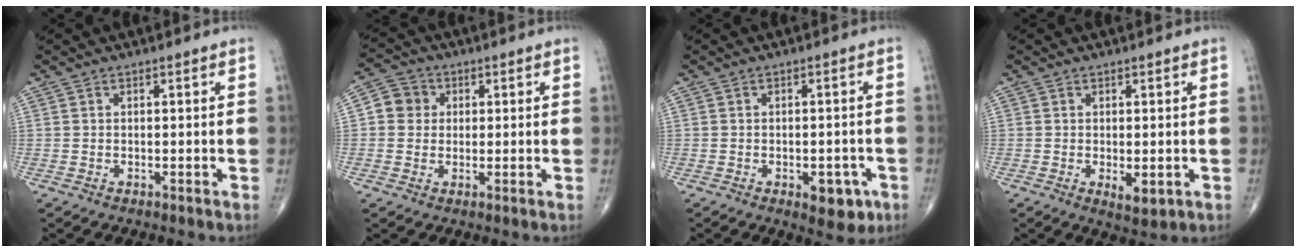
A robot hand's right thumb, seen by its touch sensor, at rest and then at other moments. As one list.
[{"total": 5.3, "force": [0.8, 5.0, 1.6], "torque": [-0.005, 0.007, 0.004]}, {"total": 5.7, "force": [-2.4, 3.0, 4.2], "torque": [-0.031, 0.010, -0.023]}, {"total": 3.4, "force": [-0.7, 1.6, 2.9], "torque": [-0.038, -0.009, -0.004]}]